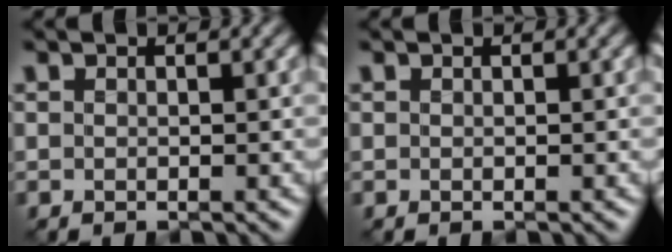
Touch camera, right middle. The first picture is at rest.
{"total": 0.0}